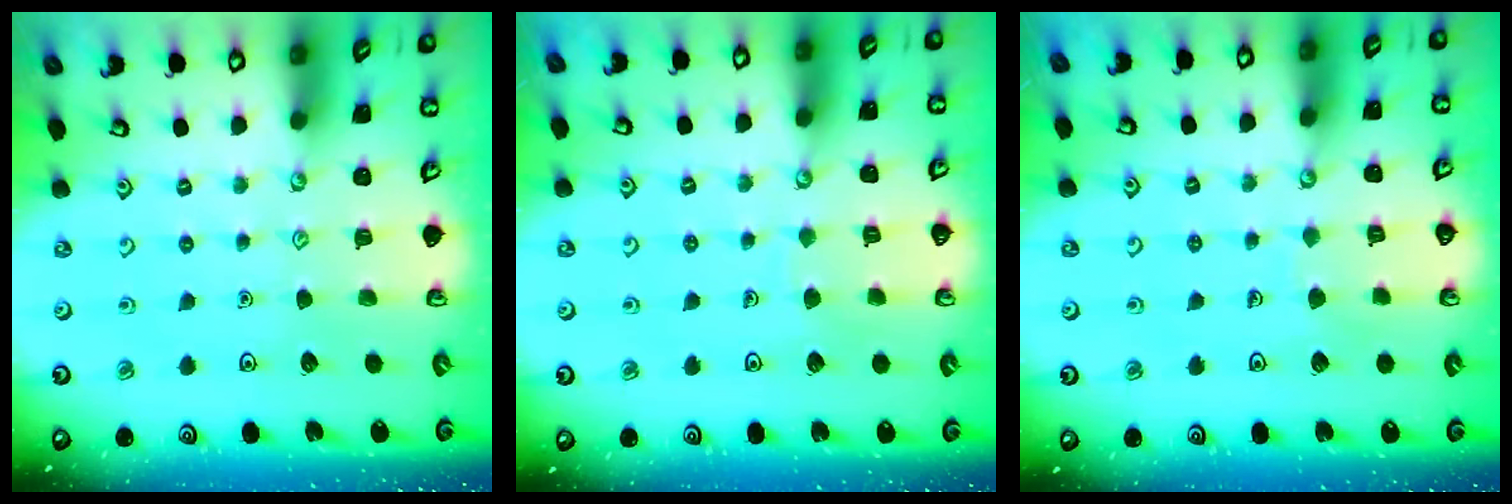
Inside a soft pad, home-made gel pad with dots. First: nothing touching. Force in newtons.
{"total": 3.9, "press": 3.9, "slide": 0.3}
{"total": 4.1, "press": 4.1, "slide": 0.2}